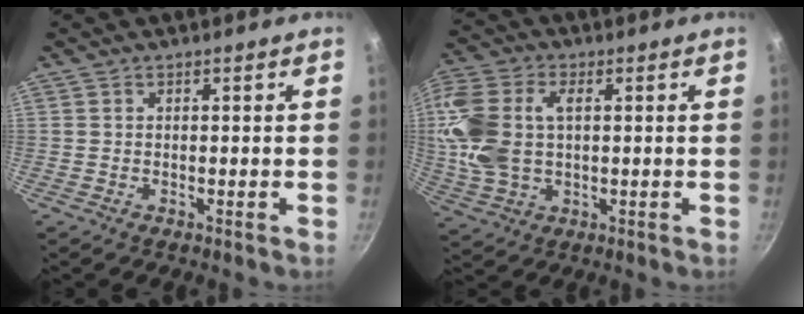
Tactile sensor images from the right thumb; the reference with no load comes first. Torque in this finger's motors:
{"motor_torque": [2.06, 2.02, 1.58, 0.01, 0.51]}